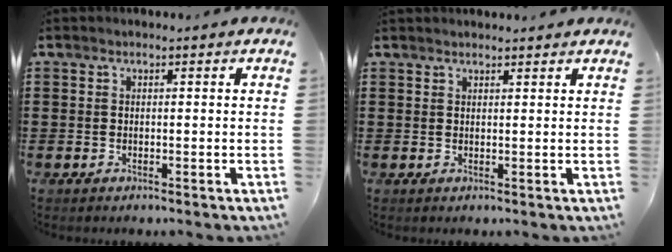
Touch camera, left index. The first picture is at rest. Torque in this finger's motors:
{"motor_torque": [2.14, 0.00, 0.15, 0.07]}